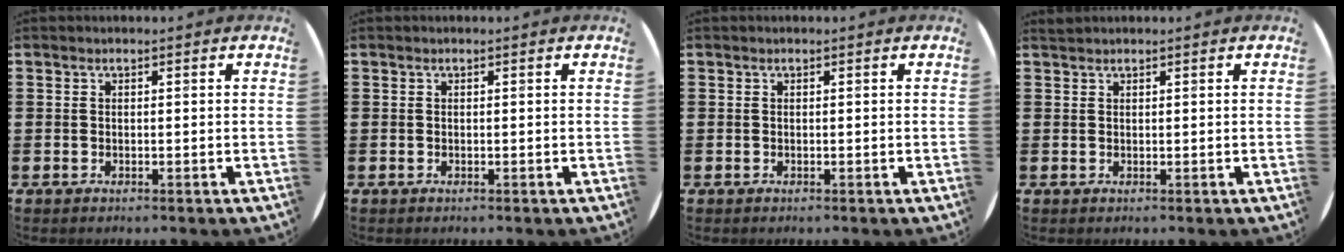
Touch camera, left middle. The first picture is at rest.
{"total": 0.0}
{"total": 0.0}
{"total": 0.5, "force": [0.5, 0.0, -0.1], "torque": [0.000, 0.001, 0.011]}